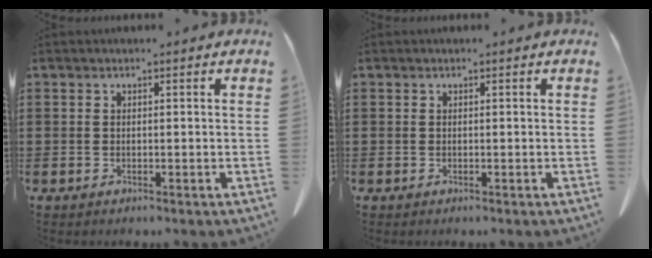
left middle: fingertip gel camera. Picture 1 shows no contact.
{"total": 0.0}